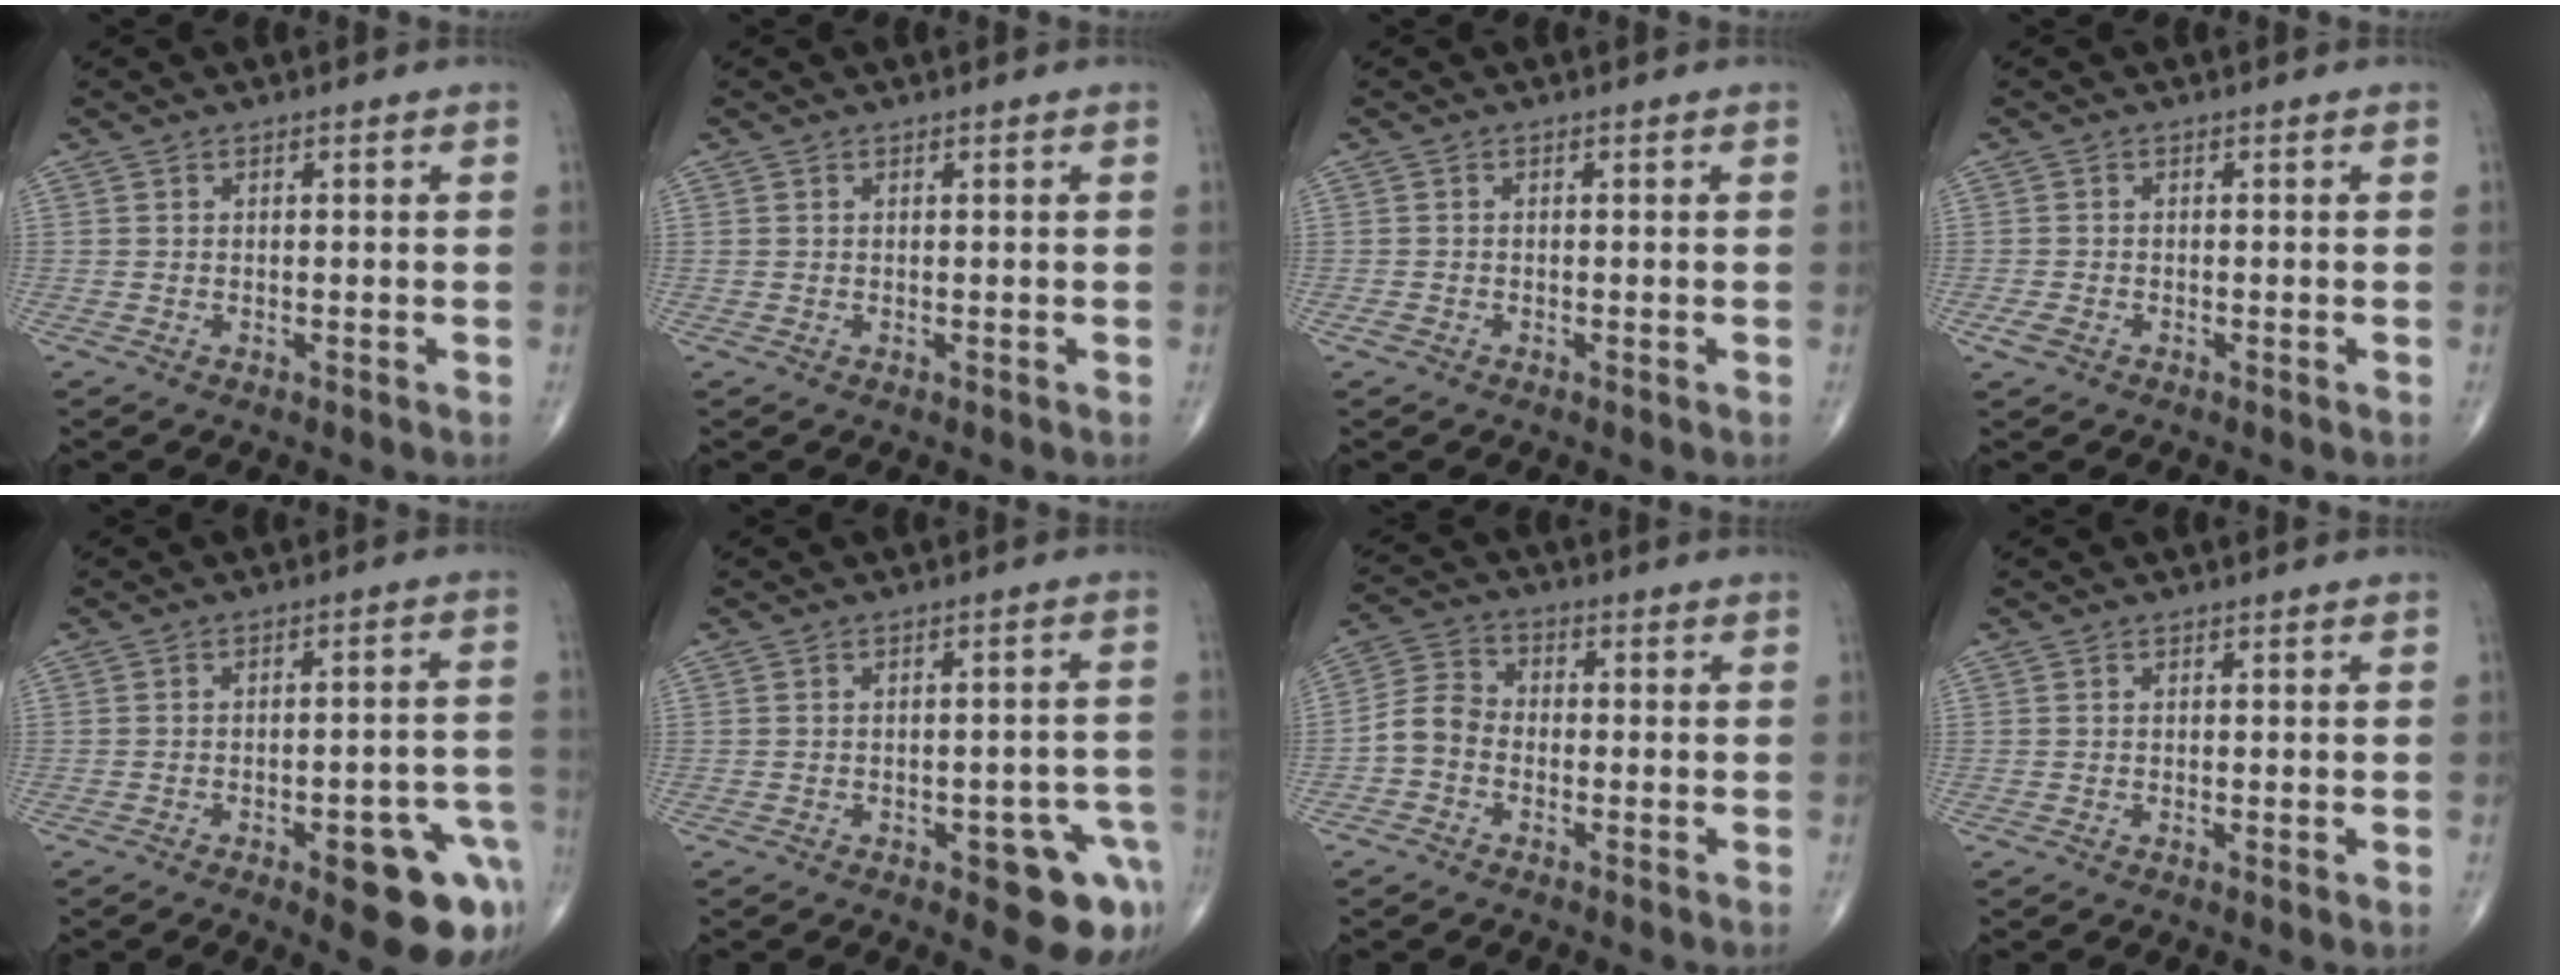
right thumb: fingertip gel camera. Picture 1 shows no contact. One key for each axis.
{"total": 0.0}
{"total": 1.0, "fx": -0.5, "fy": 0.6, "fz": 0.7, "tx": -0.013, "ty": -0.001, "tz": -0.011}
{"total": 2.1, "fx": -1.0, "fy": 1.2, "fz": 1.3, "tx": -0.031, "ty": 0.000, "tz": -0.019}
{"total": 13.7, "fx": -6.5, "fy": 4.4, "fz": 11.2, "tx": -0.085, "ty": 0.038, "tz": -0.067}
{"total": 10.0, "fx": -4.6, "fy": 3.8, "fz": 8.0, "tx": -0.065, "ty": 0.022, "tz": -0.050}
{"total": 5.5, "fx": -1.9, "fy": 4.2, "fz": 3.0, "tx": -0.048, "ty": 0.022, "tz": -0.051}
{"total": 0.8, "fx": -0.1, "fy": 0.1, "fz": 0.8, "tx": -0.017, "ty": -0.004, "tz": -0.003}